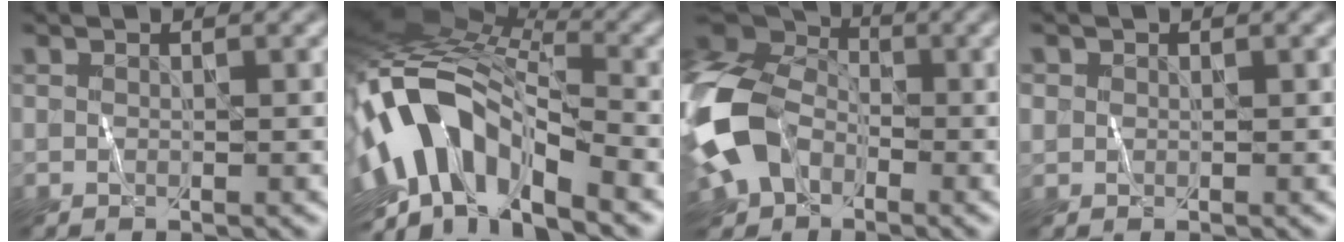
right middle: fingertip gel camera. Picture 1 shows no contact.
{"total": 12.6, "force": [-4.0, 6.1, 10.3], "torque": [-0.184, 0.014, -0.077]}
{"total": 11.2, "force": [-3.0, 8.3, 7.0], "torque": [-0.158, -0.014, -0.065]}
{"total": 0.8, "force": [0.1, 0.8, -0.1], "torque": [0.011, 0.000, -0.001]}